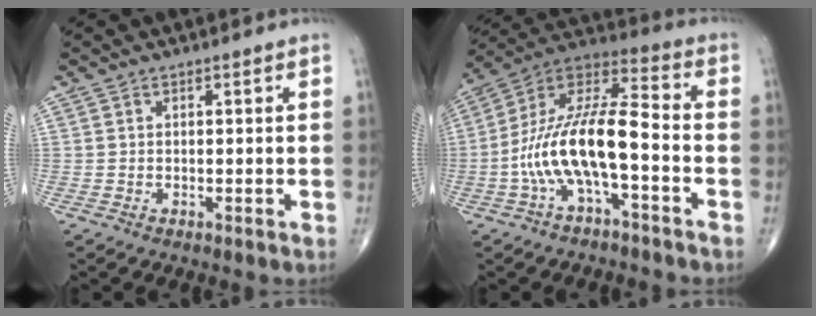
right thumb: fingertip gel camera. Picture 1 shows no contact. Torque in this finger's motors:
{"motor_torque": [1.07, 0.96, 1.78, -0.39, 0.52]}